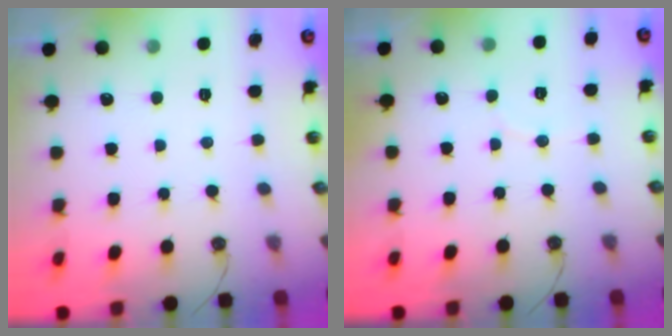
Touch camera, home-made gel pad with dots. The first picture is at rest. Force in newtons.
{"total": 2.3, "press": 2.3, "slide": 0.2}